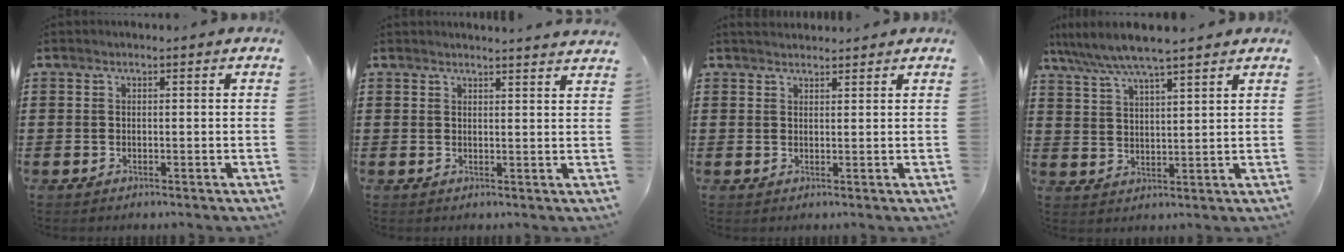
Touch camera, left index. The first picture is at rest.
{"total": 2.1, "force": [2.1, -0.4, 0.3], "torque": [-0.010, -0.006, 0.040]}
{"total": 1.5, "force": [1.4, 0.2, 0.1], "torque": [-0.005, 0.003, 0.028]}
{"total": 5.9, "force": [5.1, 0.3, 2.9], "torque": [-0.073, -0.020, 0.088]}